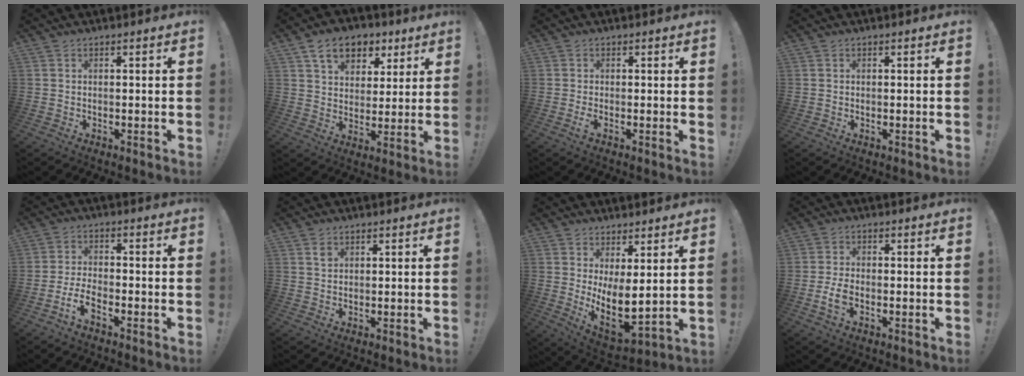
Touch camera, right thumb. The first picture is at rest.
{"total": 12.0, "force": [6.8, 8.2, 5.5], "torque": [-0.081, -0.028, 0.129]}
{"total": 1.8, "force": [-0.2, 0.1, 1.8], "torque": [-0.028, -0.005, -0.004]}
{"total": 0.0}
{"total": 5.7, "force": [-3.7, 1.7, 3.9], "torque": [-0.091, 0.002, -0.069]}
{"total": 1.5, "force": [0.9, 1.0, 0.5], "torque": [0.001, -0.005, 0.016]}
{"total": 9.1, "force": [2.9, 3.4, 7.9], "torque": [-0.119, -0.059, 0.059]}
{"total": 4.2, "force": [-1.7, 2.1, 3.3], "torque": [-0.076, 0.001, -0.029]}